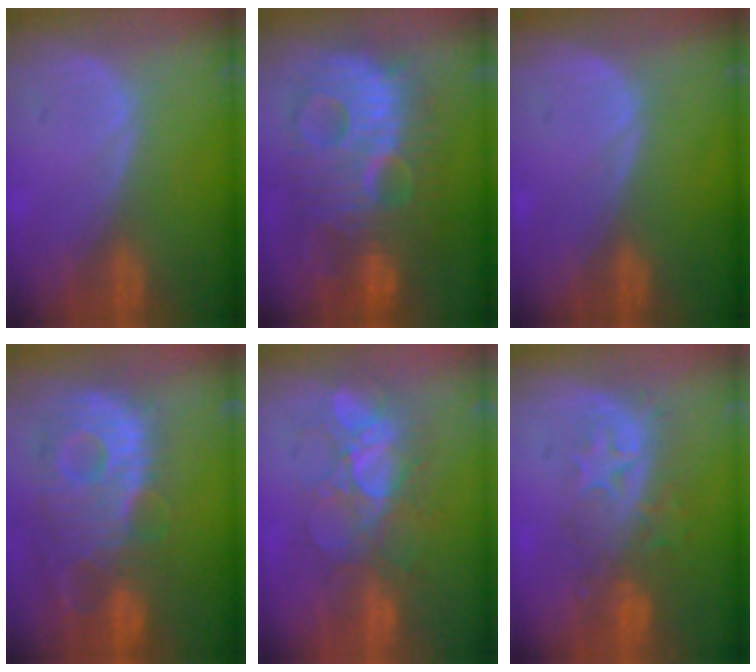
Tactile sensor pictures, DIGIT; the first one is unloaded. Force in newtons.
{"total": 13.0, "press": 13.0, "slide": 1.0}
{"total": 0.0}
{"total": 13.0, "press": 11.3, "slide": 6.4}
{"total": 8.2, "press": 7.7, "slide": 2.8}
{"total": 8.2, "press": 7.3, "slide": 3.8}